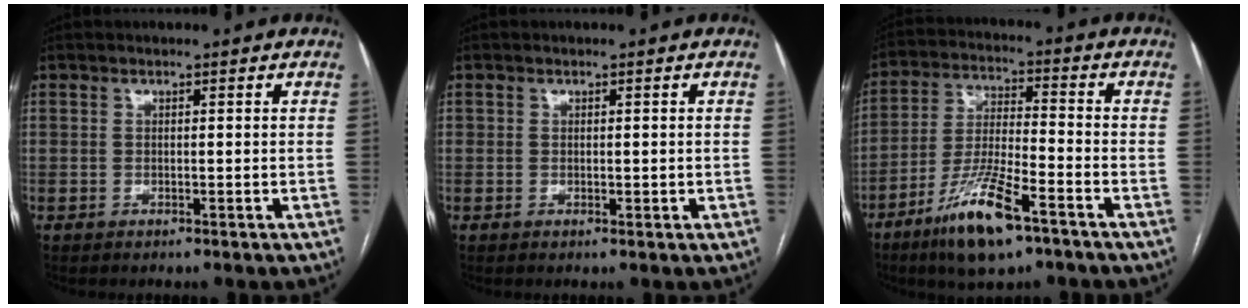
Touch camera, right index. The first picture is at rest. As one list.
[{"total": 0.8, "force": [0.1, 0.7, 0.5], "torque": [-0.005, 0.001, 0.003]}, {"total": 12.4, "force": [-7.5, 2.3, 9.5], "torque": [-0.196, -0.020, -0.133]}]